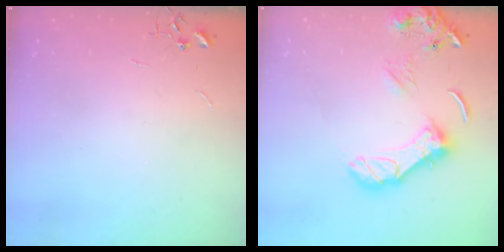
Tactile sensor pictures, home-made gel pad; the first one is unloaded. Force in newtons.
{"total": 13.9, "press": 13.8, "slide": 1.6}